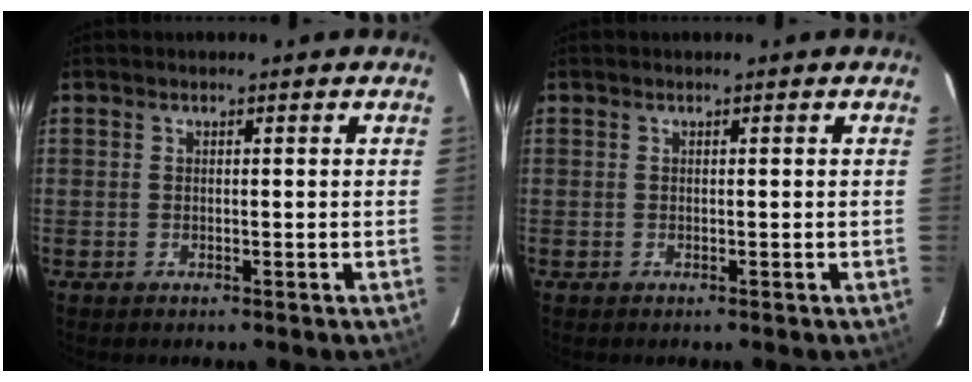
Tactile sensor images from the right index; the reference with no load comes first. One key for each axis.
{"total": 0.0}